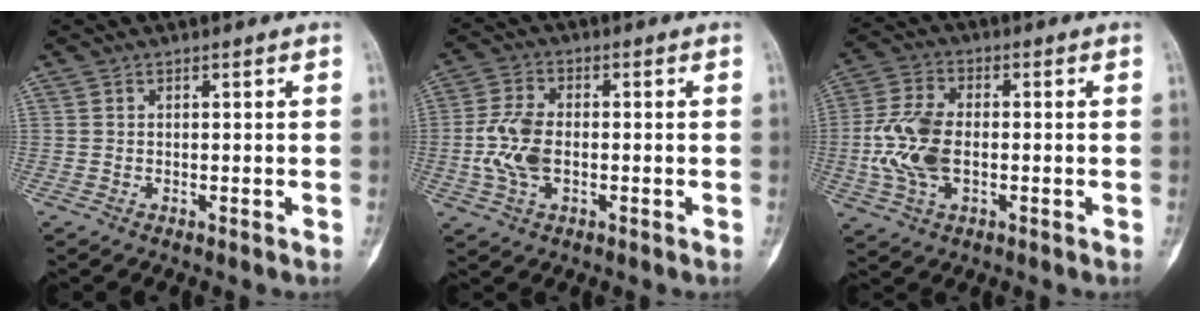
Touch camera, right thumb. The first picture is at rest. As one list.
[{"total": 8.5, "force": [-1.0, 4.9, 6.8], "torque": [-0.148, 0.008, -0.021]}, {"total": 11.4, "force": [-1.1, 6.6, 9.2], "torque": [-0.199, 0.009, -0.023]}]